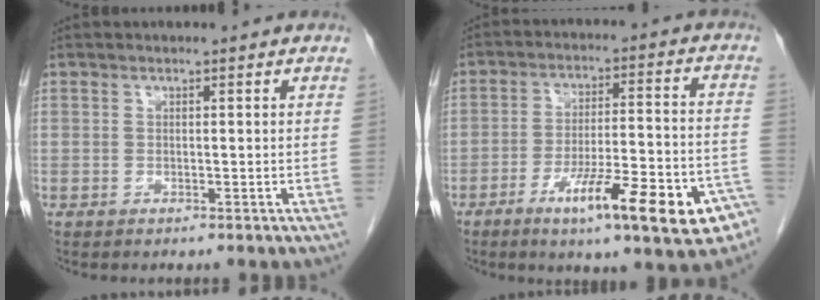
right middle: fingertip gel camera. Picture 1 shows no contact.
{"total": 16.8, "force": [-9.3, 3.8, 13.4], "torque": [-0.159, 0.021, -0.132]}